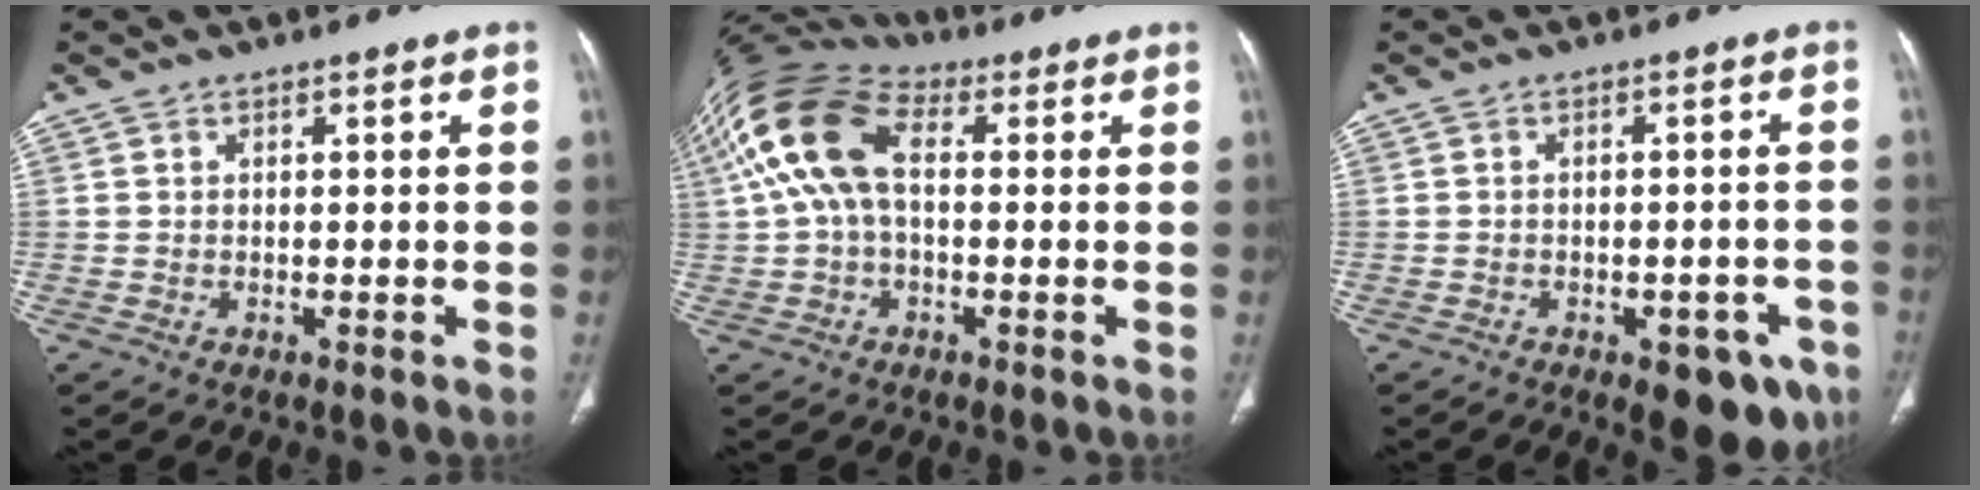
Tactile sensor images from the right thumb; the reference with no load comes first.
{"total": 14.2, "force": [2.0, 8.4, 11.3], "torque": [-0.242, 0.043, 0.030]}
{"total": 9.1, "force": [-5.1, 4.4, 6.1], "torque": [-0.045, 0.018, -0.061]}